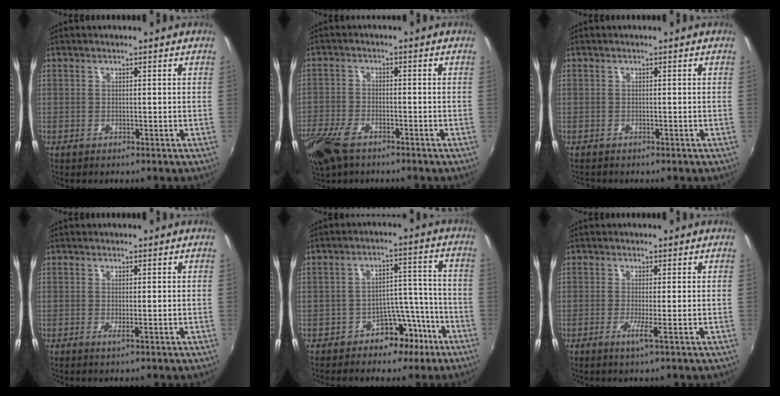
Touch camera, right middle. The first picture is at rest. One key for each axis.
{"total": 9.7, "fx": -6.6, "fy": 4.4, "fz": 5.5, "tx": -0.146, "ty": -0.023, "tz": -0.130}
{"total": 0.8, "fx": -0.7, "fy": 0.4, "fz": 0.2, "tx": -0.007, "ty": 0.000, "tz": -0.010}
{"total": 1.0, "fx": -0.1, "fy": -0.3, "fz": 0.9, "tx": -0.016, "ty": -0.002, "tz": -0.002}
{"total": 7.9, "fx": -5.2, "fy": 5.0, "fz": 3.2, "tx": -0.039, "ty": 0.041, "tz": -0.063}
{"total": 2.2, "fx": -0.7, "fy": -0.8, "fz": 2.0, "tx": -0.043, "ty": -0.007, "tz": -0.017}